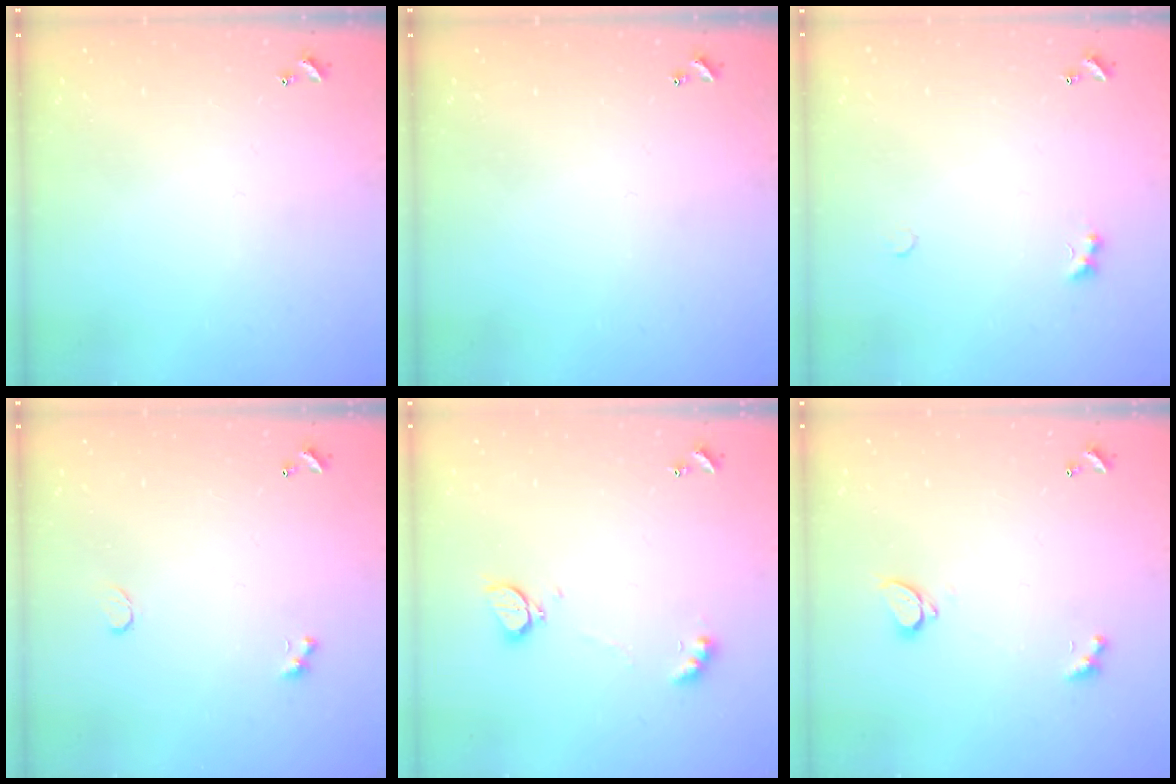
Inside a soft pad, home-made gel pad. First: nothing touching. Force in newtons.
{"total": 0.0}
{"total": 1.8, "press": 1.7, "slide": 0.4}
{"total": 0.6, "press": 0.4, "slide": 0.4}
{"total": 2.3, "press": 2.3, "slide": 0.5}
{"total": 2.2, "press": 2.0, "slide": 0.9}